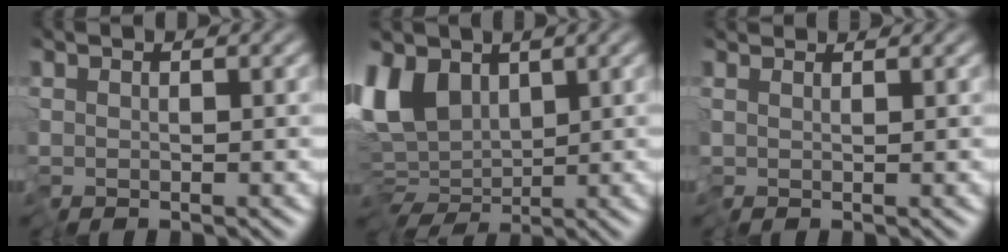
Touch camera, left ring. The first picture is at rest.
{"total": 6.6, "force": [0.2, 4.3, 5.0], "torque": [-0.098, -0.007, -0.007]}
{"total": 1.7, "force": [1.6, 0.3, 0.5], "torque": [-0.019, 0.009, 0.023]}